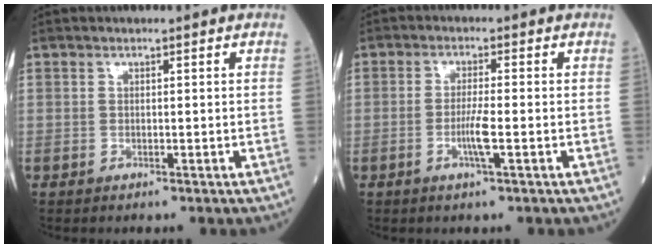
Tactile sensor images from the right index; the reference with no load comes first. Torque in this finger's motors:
{"motor_torque": [0.12, -0.04, -0.02, 0.01]}